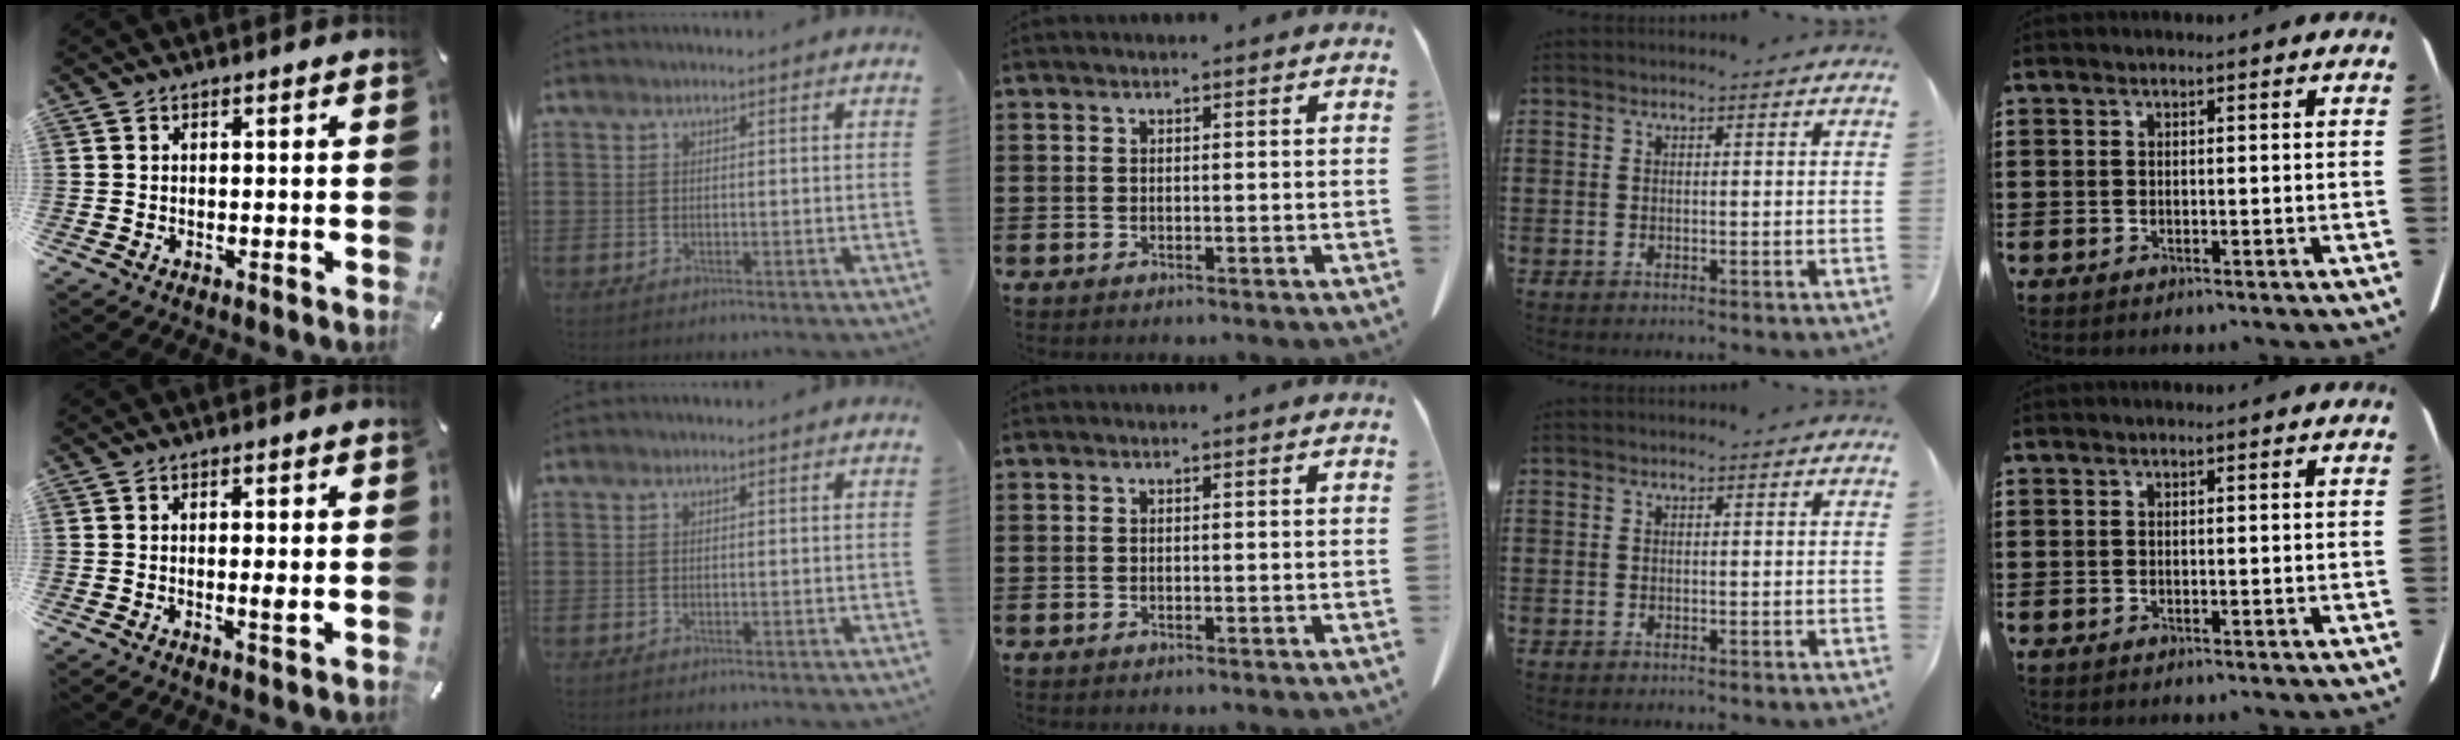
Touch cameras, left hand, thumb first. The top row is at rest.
{"thumb": {"total": 2.8, "force": [-0.2, 0.5, 2.8], "torque": [-0.047, -0.003, -0.005]}}